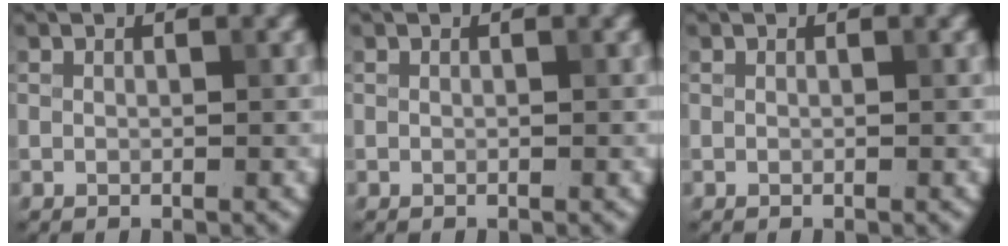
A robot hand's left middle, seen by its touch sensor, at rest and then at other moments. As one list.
[{"total": 0.0}, {"total": 0.0}]